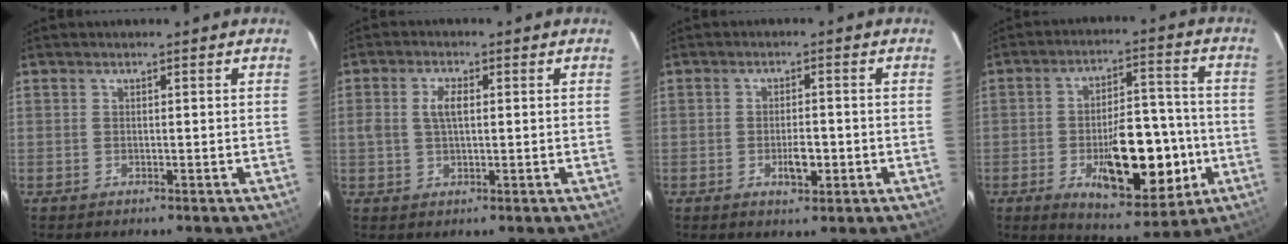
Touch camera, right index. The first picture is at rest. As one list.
[{"total": 3.8, "force": [0.6, 1.8, 3.3], "torque": [-0.064, 0.006, 0.013]}, {"total": 4.0, "force": [-1.3, 1.7, 3.4], "torque": [-0.062, -0.003, -0.019]}, {"total": 17.3, "force": [-5.2, 7.8, 14.5], "torque": [-0.233, 0.007, -0.062]}]